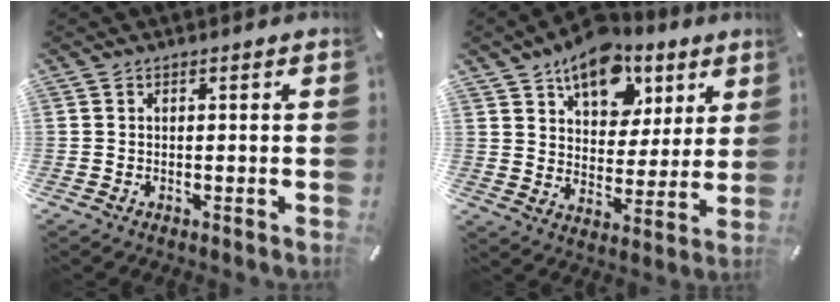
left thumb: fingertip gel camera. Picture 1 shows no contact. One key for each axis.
{"total": 13.9, "fx": 9.0, "fy": 9.0, "fz": 5.5, "tx": -0.078, "ty": -0.057, "tz": 0.163}